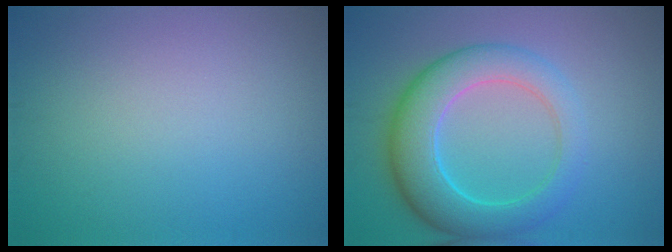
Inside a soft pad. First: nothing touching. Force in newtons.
{"total": 7.2, "press": 7.2, "slide": 0.5}